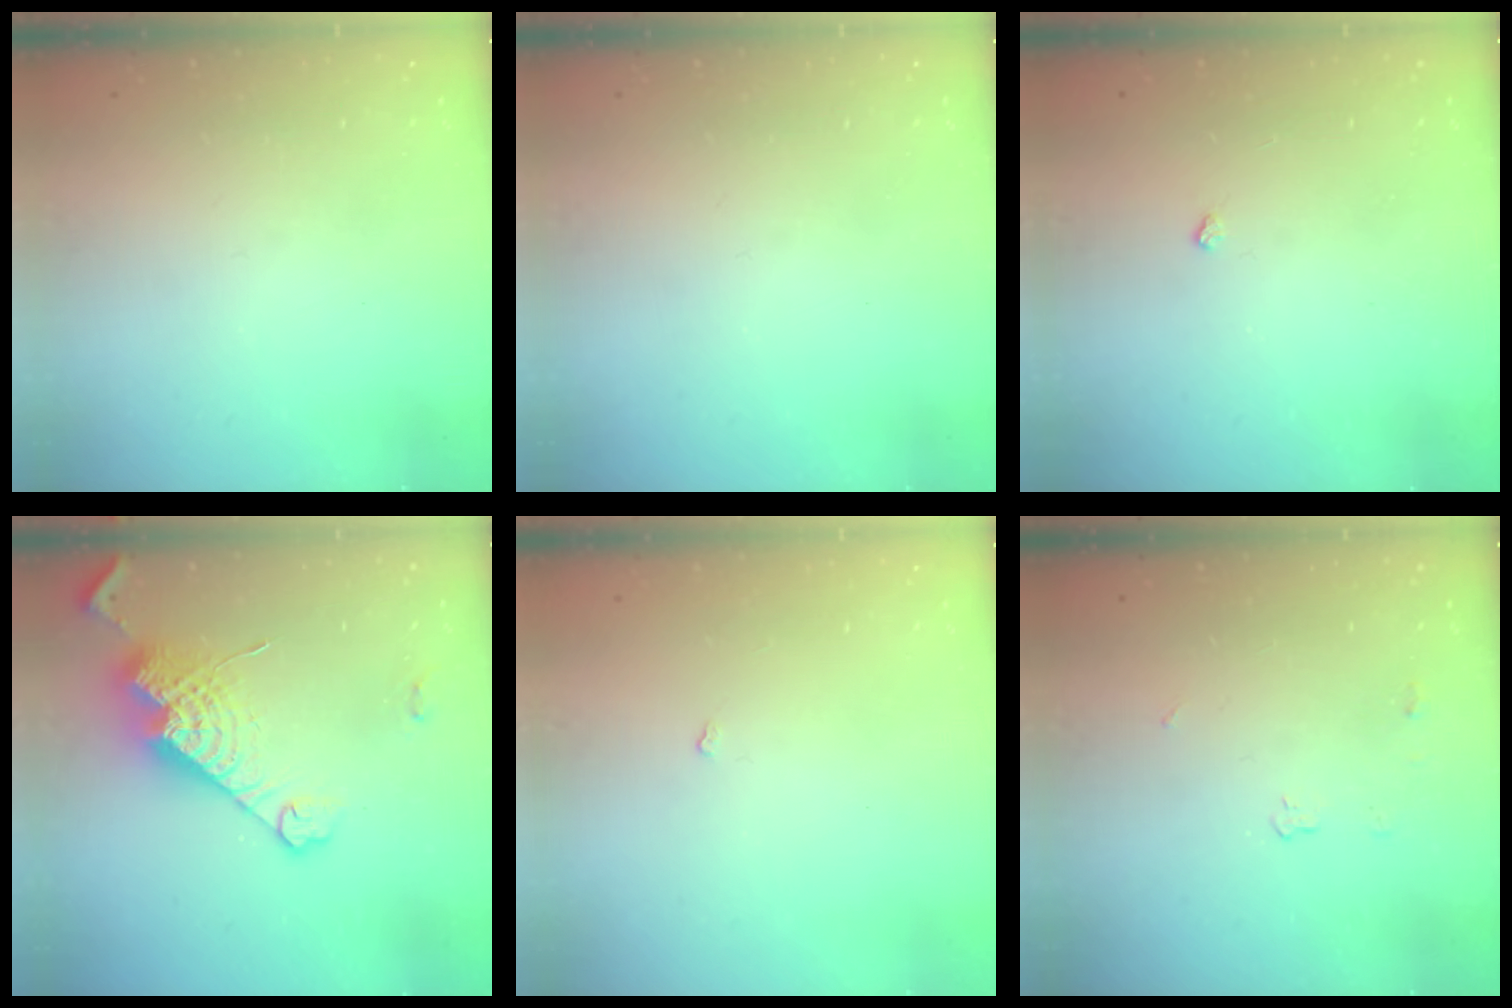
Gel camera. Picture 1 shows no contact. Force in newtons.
{"total": 0.0}
{"total": 3.0, "press": 2.9, "slide": 0.4}
{"total": 17.7, "press": 17.6, "slide": 1.6}
{"total": 2.4, "press": 2.3, "slide": 0.4}
{"total": 4.0, "press": 4.0, "slide": 0.6}